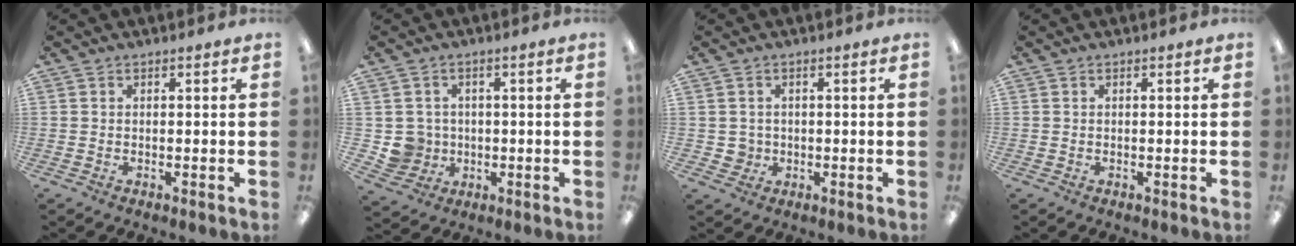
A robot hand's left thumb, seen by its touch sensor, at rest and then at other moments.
{"total": 5.6, "force": [0.2, 5.5, 0.5], "torque": [-0.026, 0.007, 0.011]}
{"total": 2.6, "force": [0.2, 2.6, 0.4], "torque": [-0.012, 0.003, 0.003]}
{"total": 0.0}